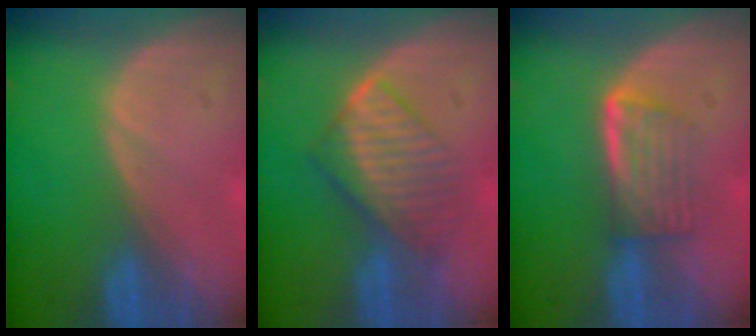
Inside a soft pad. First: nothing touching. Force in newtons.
{"total": 6.6, "press": 6.3, "slide": 1.9}
{"total": 5.9, "press": 5.0, "slide": 3.1}